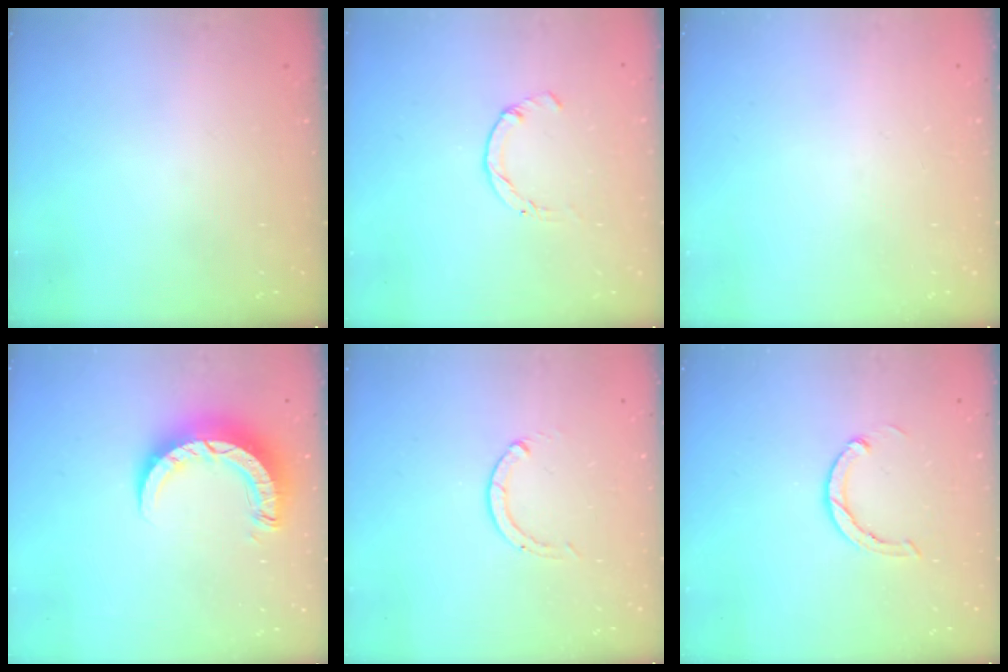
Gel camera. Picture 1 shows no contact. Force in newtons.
{"total": 0.0}
{"total": 0.0}
{"total": 8.8, "press": 8.8, "slide": 0.8}
{"total": 0.0}
{"total": 3.0, "press": 3.0, "slide": 0.1}